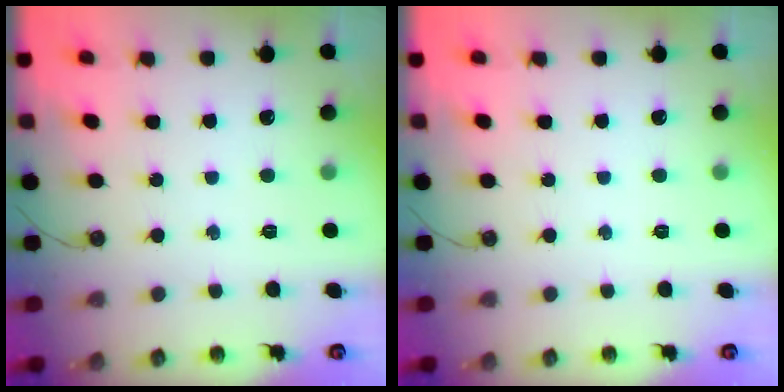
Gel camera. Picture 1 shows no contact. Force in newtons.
{"total": 0.0}